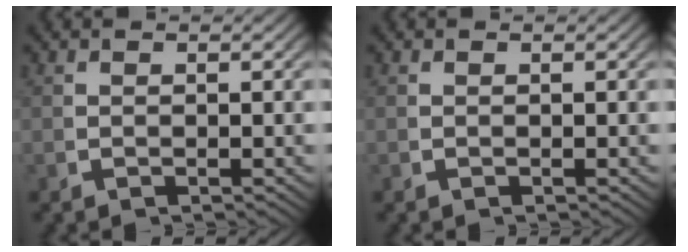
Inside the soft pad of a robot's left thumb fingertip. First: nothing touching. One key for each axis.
{"total": 0.0}